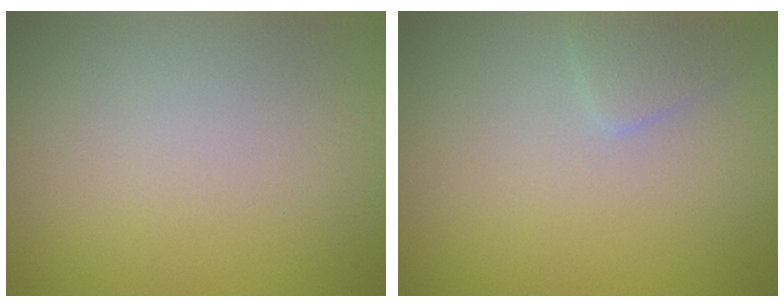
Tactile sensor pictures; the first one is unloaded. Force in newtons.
{"total": 1.4, "press": 1.4, "slide": 0.1}